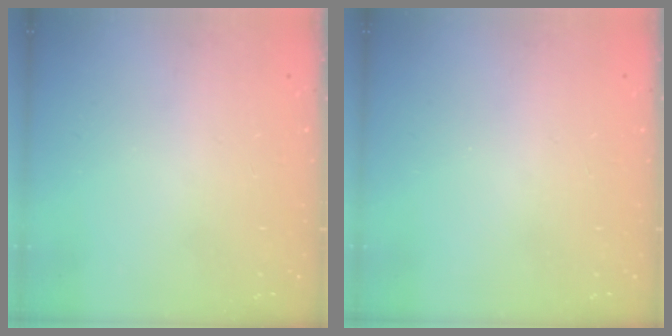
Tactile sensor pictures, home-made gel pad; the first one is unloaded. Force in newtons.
{"total": 0.0}